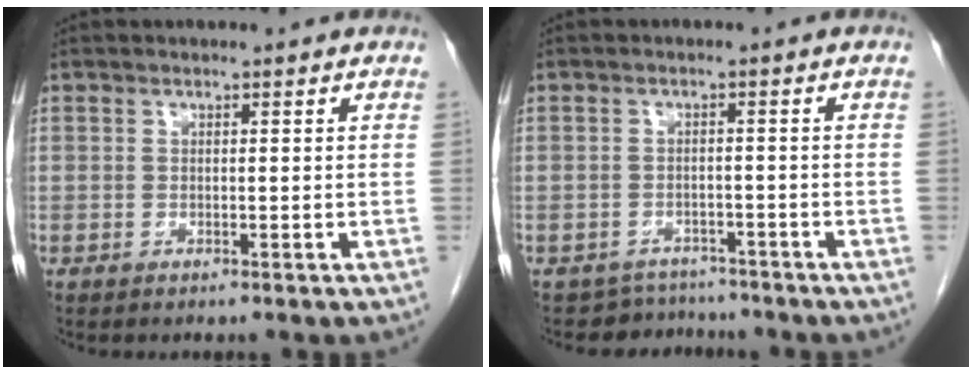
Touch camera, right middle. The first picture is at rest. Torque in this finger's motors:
{"motor_torque": [-0.54, -0.16, -0.03, -0.04]}